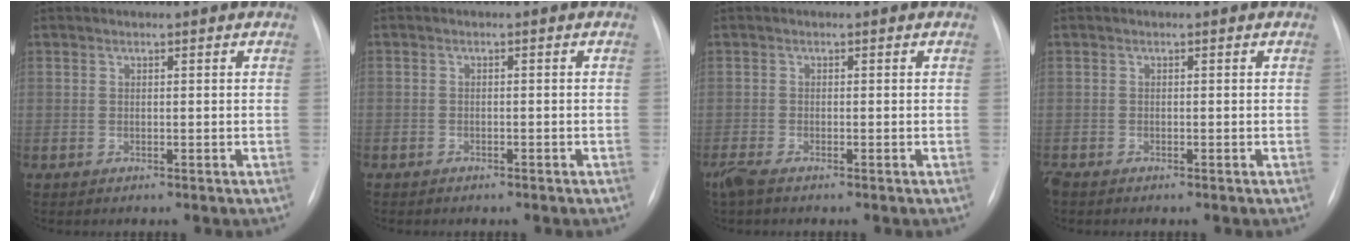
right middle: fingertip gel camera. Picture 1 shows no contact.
{"total": 1.4, "force": [-1.1, 0.8, 0.4], "torque": [-0.010, 0.002, -0.014]}
{"total": 2.6, "force": [-2.0, 0.6, 1.6], "torque": [-0.040, -0.009, -0.039]}
{"total": 1.5, "force": [-1.2, 0.6, 0.7], "torque": [-0.017, -0.004, -0.019]}